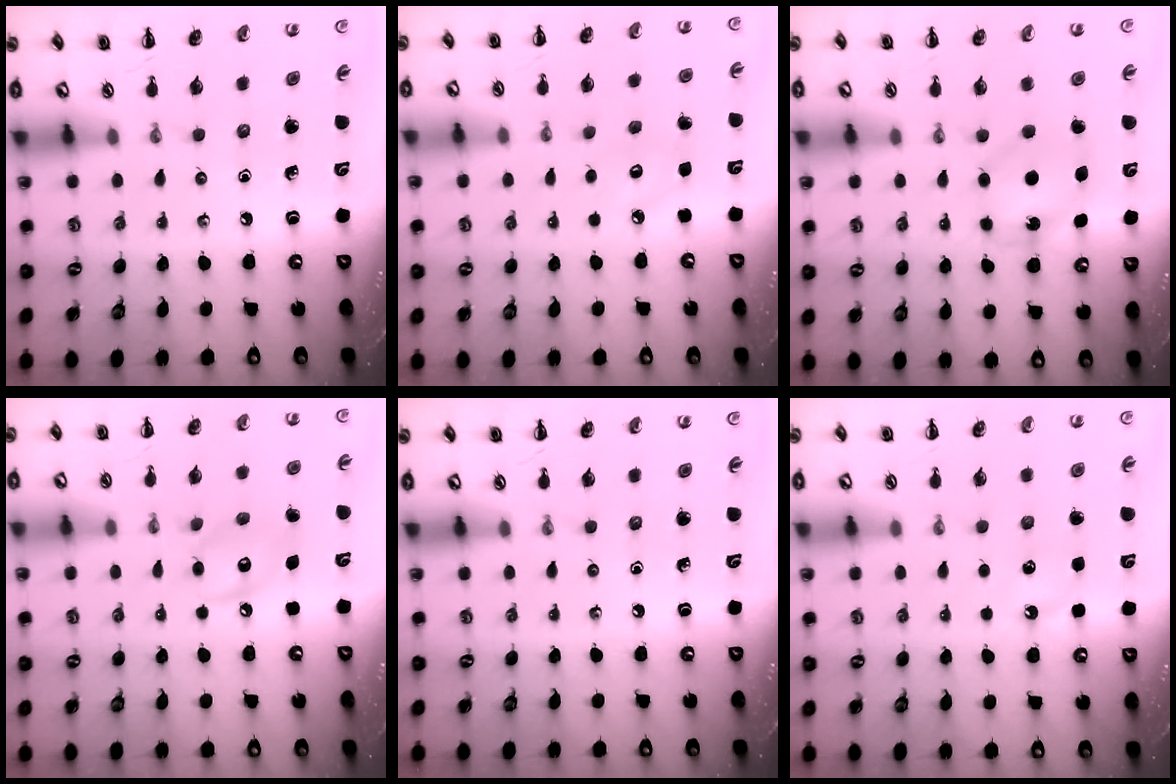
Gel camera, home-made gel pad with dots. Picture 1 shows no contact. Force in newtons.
{"total": 3.7, "press": 3.6, "slide": 0.9}
{"total": 6.3, "press": 6.1, "slide": 1.2}
{"total": 8.6, "press": 8.5, "slide": 0.6}
{"total": 0.0}
{"total": 3.7, "press": 3.5, "slide": 1.3}